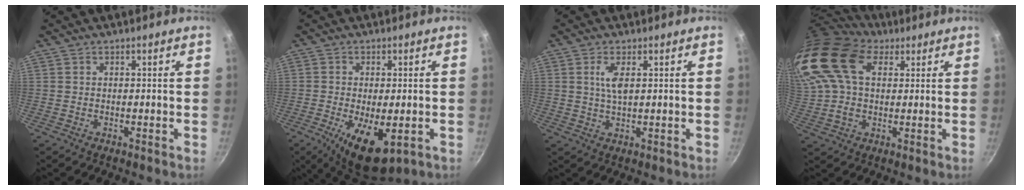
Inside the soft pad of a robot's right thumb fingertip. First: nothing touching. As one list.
[{"total": 10.3, "force": [-3.3, 4.5, 8.7], "torque": [-0.138, -0.009, -0.041]}, {"total": 3.4, "force": [1.1, 1.3, 2.9], "torque": [-0.053, -0.007, 0.024]}, {"total": 19.6, "force": [8.1, 12.3, 13.0], "torque": [-0.264, 0.014, 0.146]}]